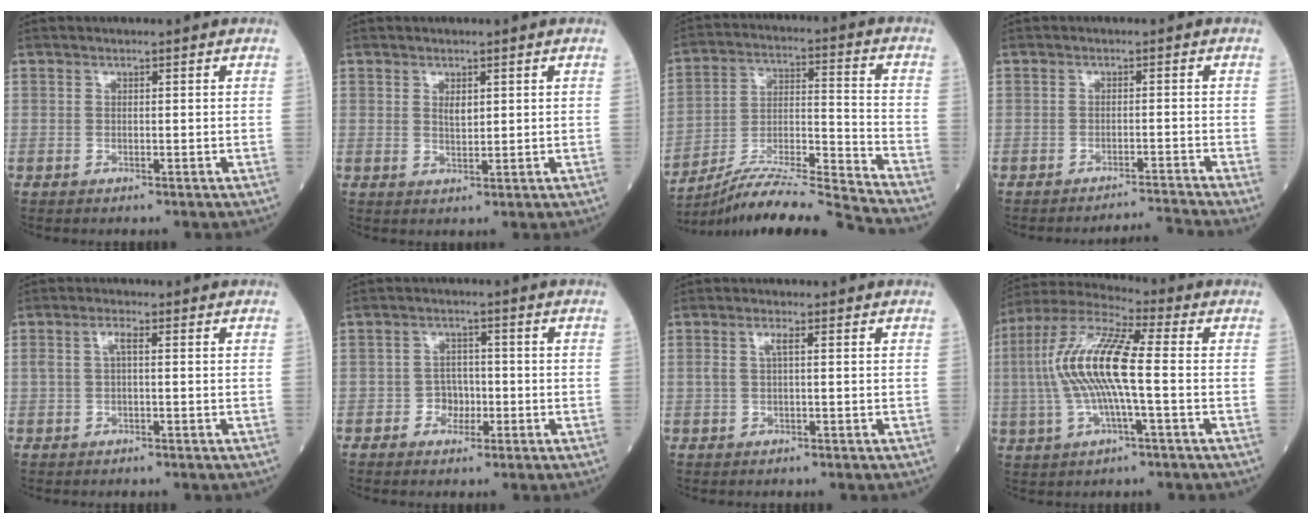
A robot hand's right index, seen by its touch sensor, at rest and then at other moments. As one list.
[{"total": 1.8, "force": [0.7, 0.8, 1.5], "torque": [-0.025, -0.001, 0.015]}, {"total": 16.6, "force": [-15.4, -2.5, 5.4], "torque": [-0.094, 0.006, -0.271]}, {"total": 4.7, "force": [-3.8, -2.7, -0.6], "torque": [0.009, -0.001, -0.059]}, {"total": 2.1, "force": [0.3, 0.5, 2.0], "torque": [-0.044, 0.010, 0.007]}, {"total": 3.2, "force": [-1.2, 2.7, 1.4], "torque": [-0.015, 0.008, -0.021]}, {"total": 1.7, "force": [0.3, 0.3, 1.6], "torque": [-0.039, 0.008, 0.007]}, {"total": 13.7, "force": [-0.4, 1.7, 13.6], "torque": [-0.284, 0.015, -0.016]}]